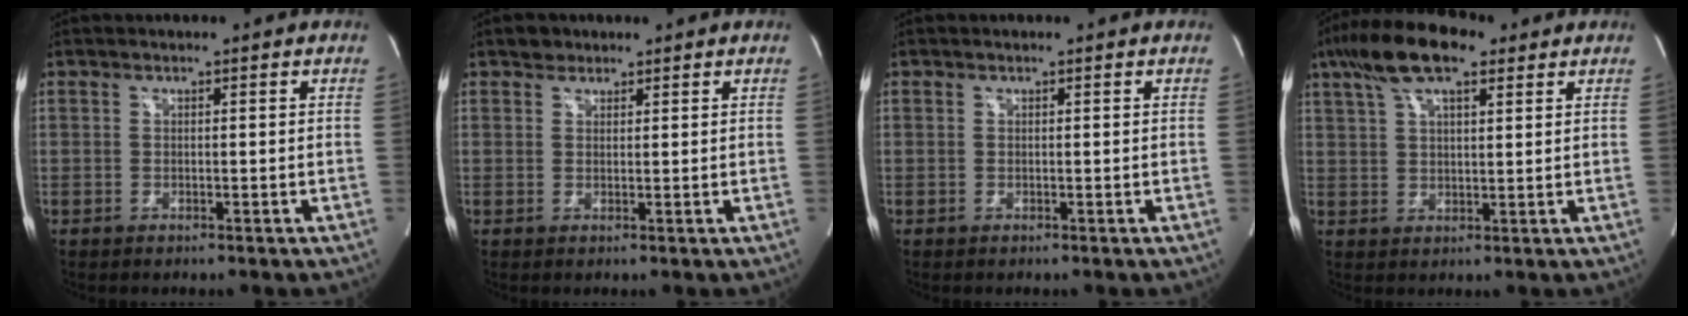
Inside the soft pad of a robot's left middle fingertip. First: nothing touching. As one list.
[{"total": 1.7, "force": [1.3, 1.1, 0.1], "torque": [0.000, 0.003, 0.018]}, {"total": 0.0}, {"total": 11.2, "force": [7.1, 3.6, 8.0], "torque": [-0.156, 0.032, 0.127]}]